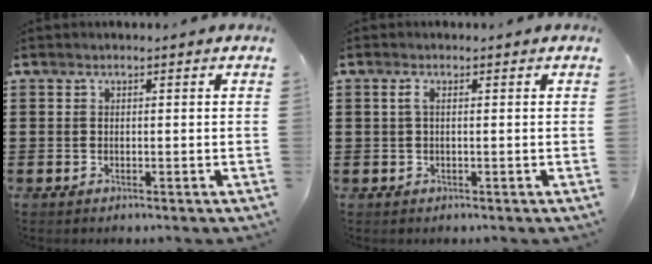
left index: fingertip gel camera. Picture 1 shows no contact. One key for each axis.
{"total": 1.5, "fx": 0.1, "fy": 0.4, "fz": 1.4, "tx": -0.028, "ty": 0.001, "tz": 0.001}